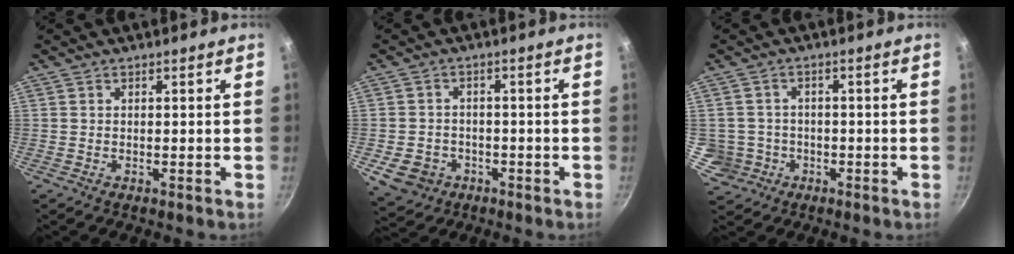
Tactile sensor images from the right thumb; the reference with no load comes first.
{"total": 7.1, "force": [-2.5, 5.8, 3.3], "torque": [-0.045, 0.019, -0.030]}
{"total": 5.3, "force": [-1.3, 5.1, 0.7], "torque": [0.007, 0.017, -0.015]}